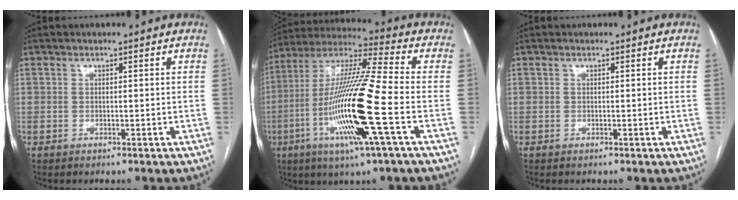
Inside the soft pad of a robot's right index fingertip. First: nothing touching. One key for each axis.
{"total": 18.9, "fx": -5.2, "fy": 0.0, "fz": 18.1, "tx": -0.365, "ty": -0.016, "tz": -0.106}
{"total": 0.0}